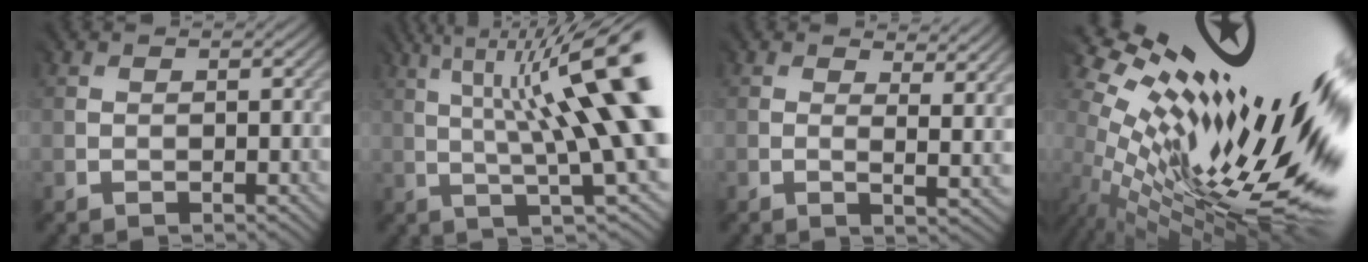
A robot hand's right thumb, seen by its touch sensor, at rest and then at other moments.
{"total": 14.7, "force": [3.9, 2.4, 14.0], "torque": [-0.215, 0.012, 0.079]}
{"total": 3.2, "force": [1.7, 0.5, 2.7], "torque": [-0.059, -0.002, 0.023]}
{"total": 19.0, "force": [5.0, 5.9, 17.3], "torque": [-0.285, -0.014, 0.085]}